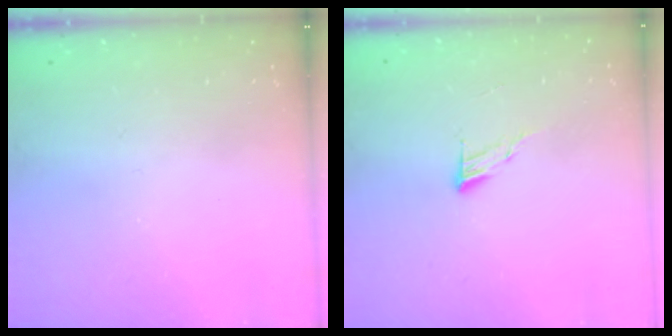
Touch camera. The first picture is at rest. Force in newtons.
{"total": 5.6, "press": 5.6, "slide": 0.4}